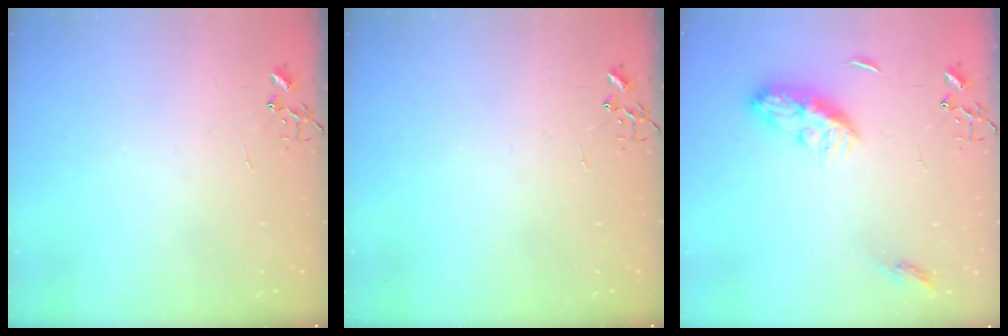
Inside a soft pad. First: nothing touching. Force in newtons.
{"total": 0.0}
{"total": 9.7, "press": 9.7, "slide": 0.1}